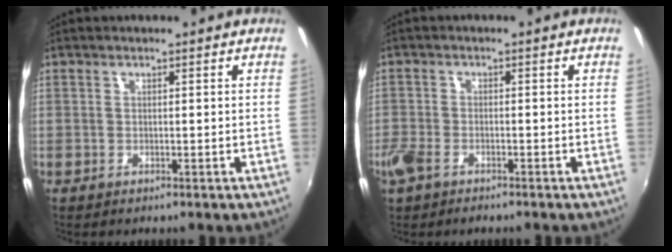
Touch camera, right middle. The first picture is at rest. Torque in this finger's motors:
{"motor_torque": [0.99, -0.90, 0.23, 0.13]}